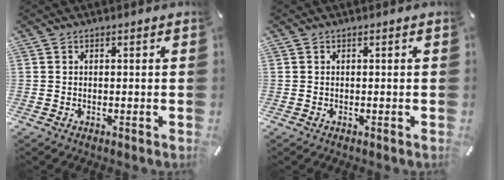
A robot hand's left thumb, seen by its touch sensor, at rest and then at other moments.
{"total": 0.0}